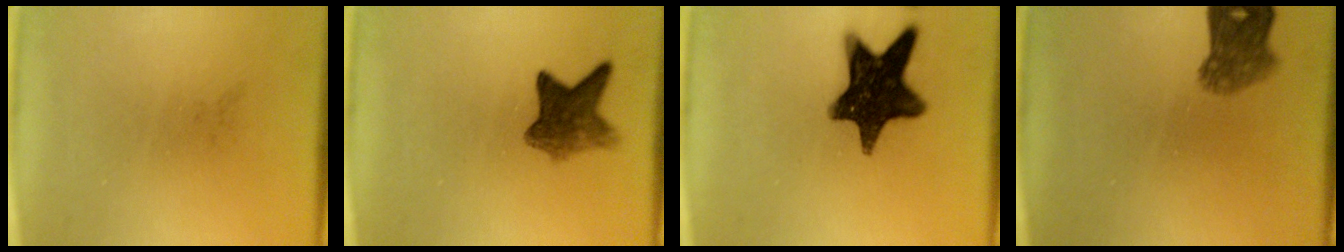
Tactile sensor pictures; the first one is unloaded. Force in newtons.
{"total": 6.1}
{"total": 15.3}
{"total": 5.2}